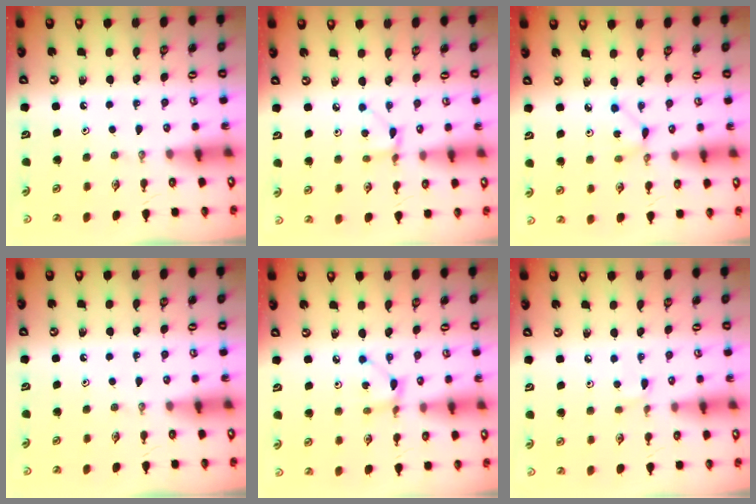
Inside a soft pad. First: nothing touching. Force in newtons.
{"total": 2.7, "press": 2.7, "slide": 0.3}
{"total": 2.3, "press": 2.3, "slide": 0.2}
{"total": 0.0}
{"total": 2.5, "press": 2.5, "slide": 0.1}
{"total": 2.2, "press": 2.2, "slide": 0.3}